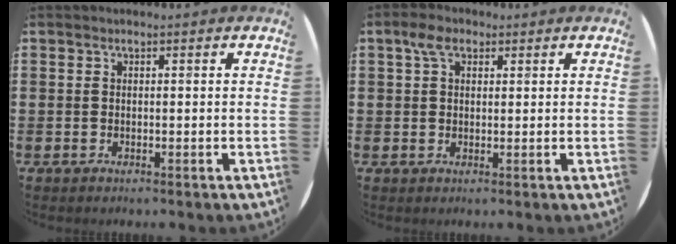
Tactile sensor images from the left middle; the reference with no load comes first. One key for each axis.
{"total": 3.3, "fx": 2.0, "fy": 1.9, "fz": 1.9, "tx": -0.033, "ty": 0.007, "tz": 0.034}